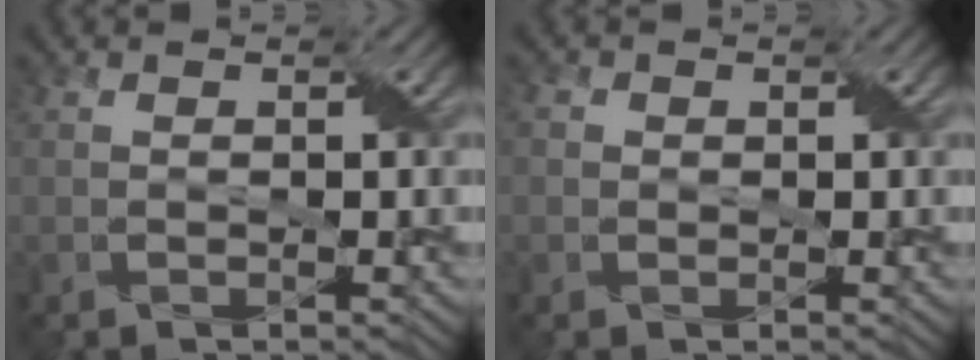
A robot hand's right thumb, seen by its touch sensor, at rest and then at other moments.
{"total": 1.2, "force": [0.2, 1.1, 0.3], "torque": [-0.009, 0.001, -0.001]}